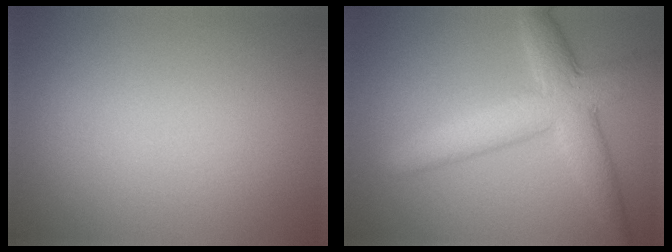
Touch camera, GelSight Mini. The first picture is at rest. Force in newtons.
{"total": 6.3, "press": 6.3, "slide": 0.1}